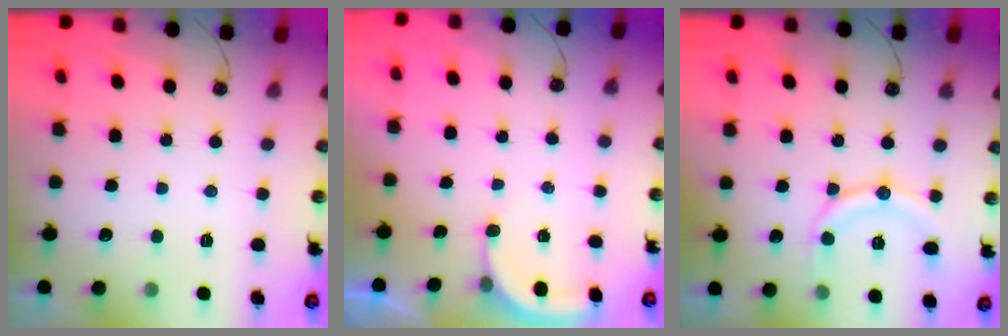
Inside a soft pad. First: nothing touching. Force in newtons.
{"total": 2.9, "press": 2.9, "slide": 0.2}
{"total": 12.2, "press": 12.1, "slide": 0.9}